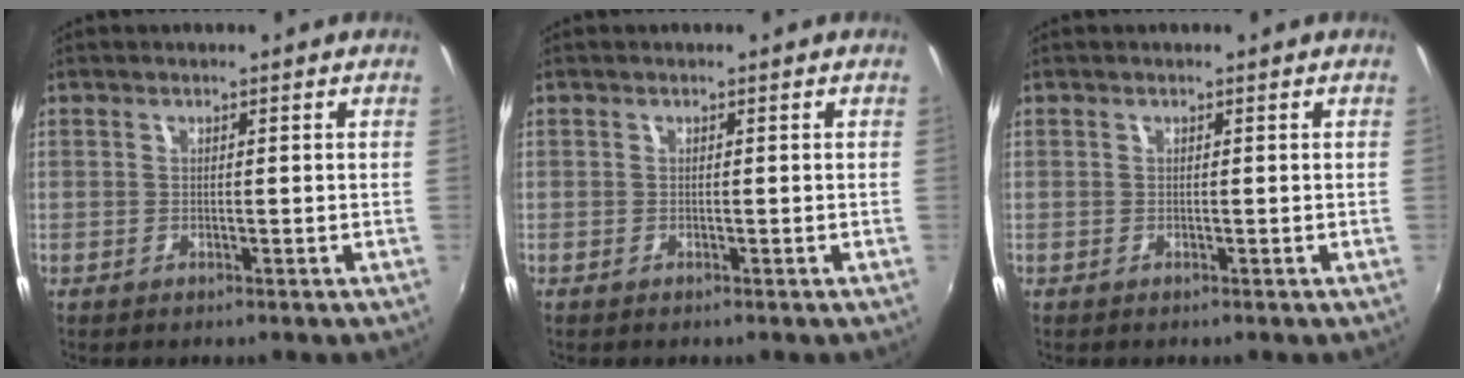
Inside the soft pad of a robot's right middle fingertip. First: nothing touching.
{"total": 0.0}
{"total": 0.0}